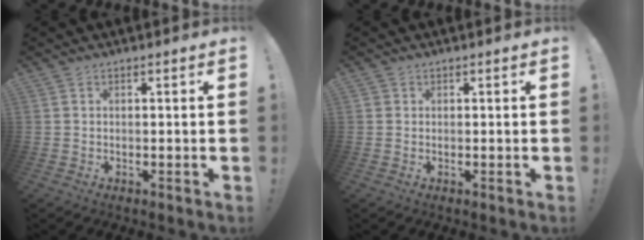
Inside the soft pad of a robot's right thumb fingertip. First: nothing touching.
{"total": 0.7, "force": [0.3, 0.6, 0.2], "torque": [-0.005, 0.001, 0.007]}